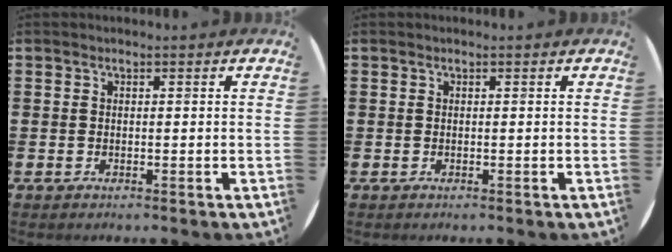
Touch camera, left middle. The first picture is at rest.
{"total": 0.0}